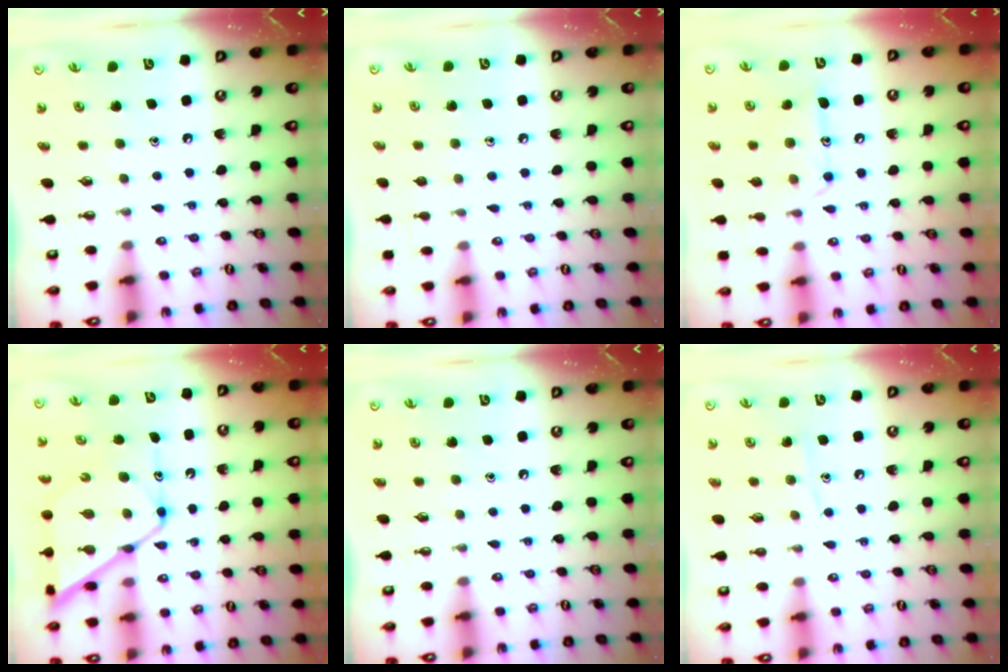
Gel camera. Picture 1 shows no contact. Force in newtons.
{"total": 3.7, "press": 3.6, "slide": 0.4}
{"total": 13.0, "press": 12.9, "slide": 0.9}
{"total": 14.0, "press": 13.9, "slide": 1.2}
{"total": 0.0}
{"total": 5.9, "press": 5.9, "slide": 0.7}